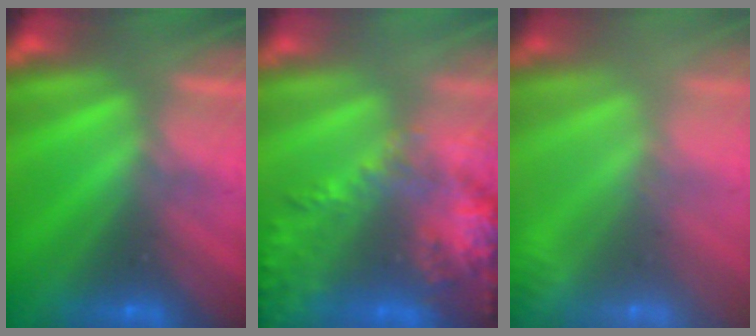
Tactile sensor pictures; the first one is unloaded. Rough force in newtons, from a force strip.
{"total": 8.7}
{"total": 2.5}